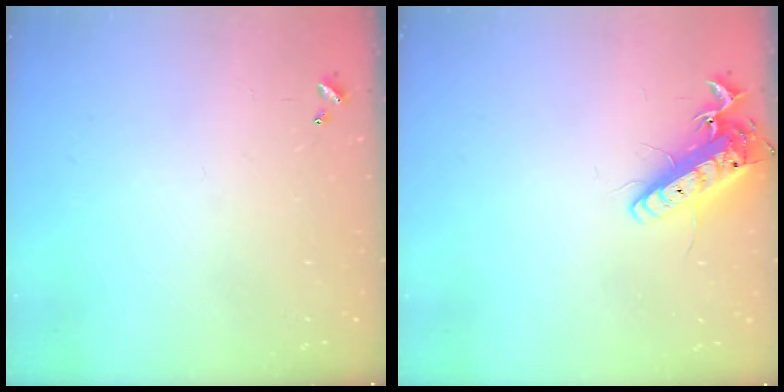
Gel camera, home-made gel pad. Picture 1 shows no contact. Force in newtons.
{"total": 13.5, "press": 13.3, "slide": 2.3}